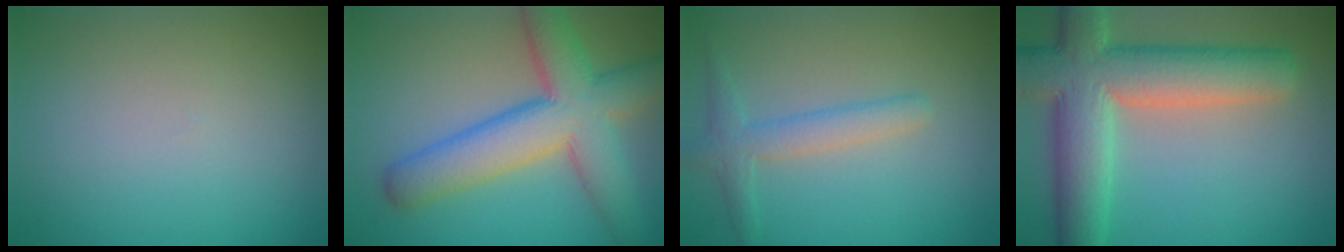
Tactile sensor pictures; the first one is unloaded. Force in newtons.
{"total": 8.6, "press": 8.6, "slide": 0.3}
{"total": 2.5, "press": 2.5, "slide": 0.1}
{"total": 10.1, "press": 10.1, "slide": 1.0}